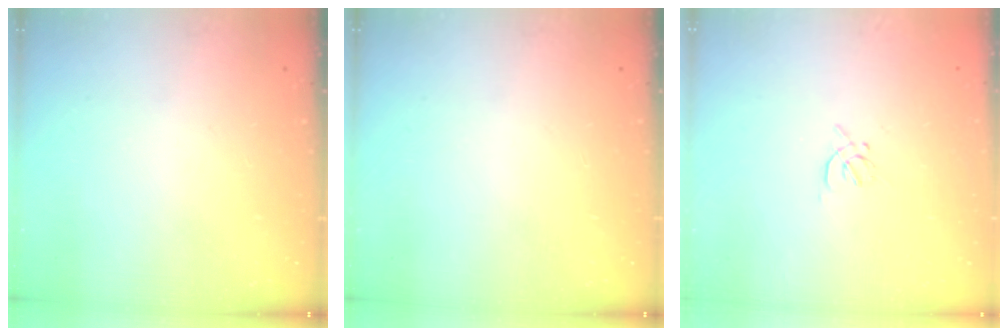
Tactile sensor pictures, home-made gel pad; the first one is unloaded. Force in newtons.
{"total": 0.0}
{"total": 1.7, "press": 1.7, "slide": 0.5}